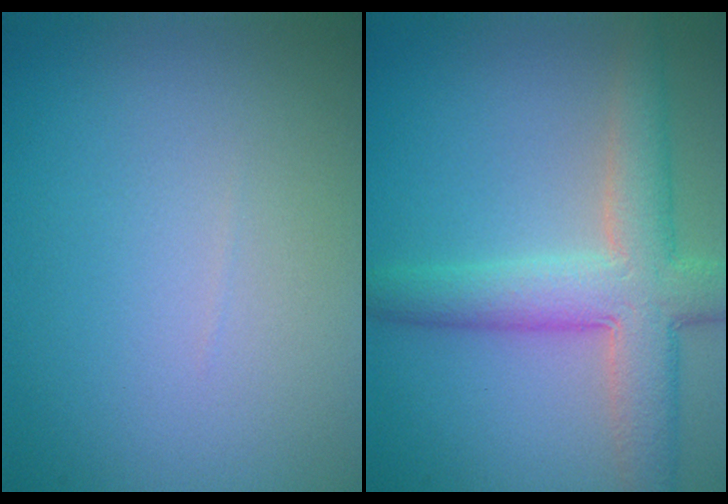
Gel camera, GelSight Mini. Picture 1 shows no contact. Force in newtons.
{"total": 6.5, "press": 6.5, "slide": 0.2}